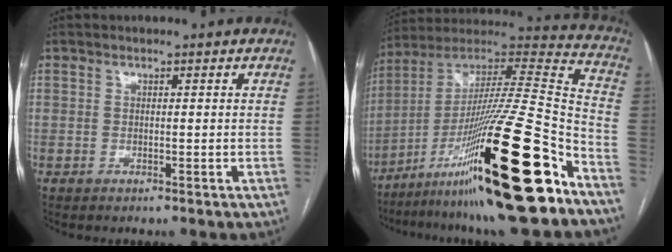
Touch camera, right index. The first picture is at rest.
{"total": 30.6, "force": [-16.8, 2.3, 25.5], "torque": [-0.390, -0.026, -0.281]}